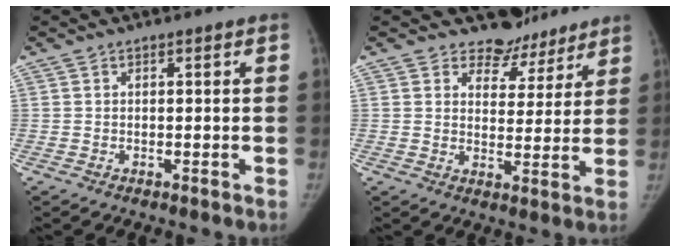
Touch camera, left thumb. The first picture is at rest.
{"total": 7.2, "force": [6.1, 3.8, -0.2], "torque": [0.035, -0.054, 0.086]}